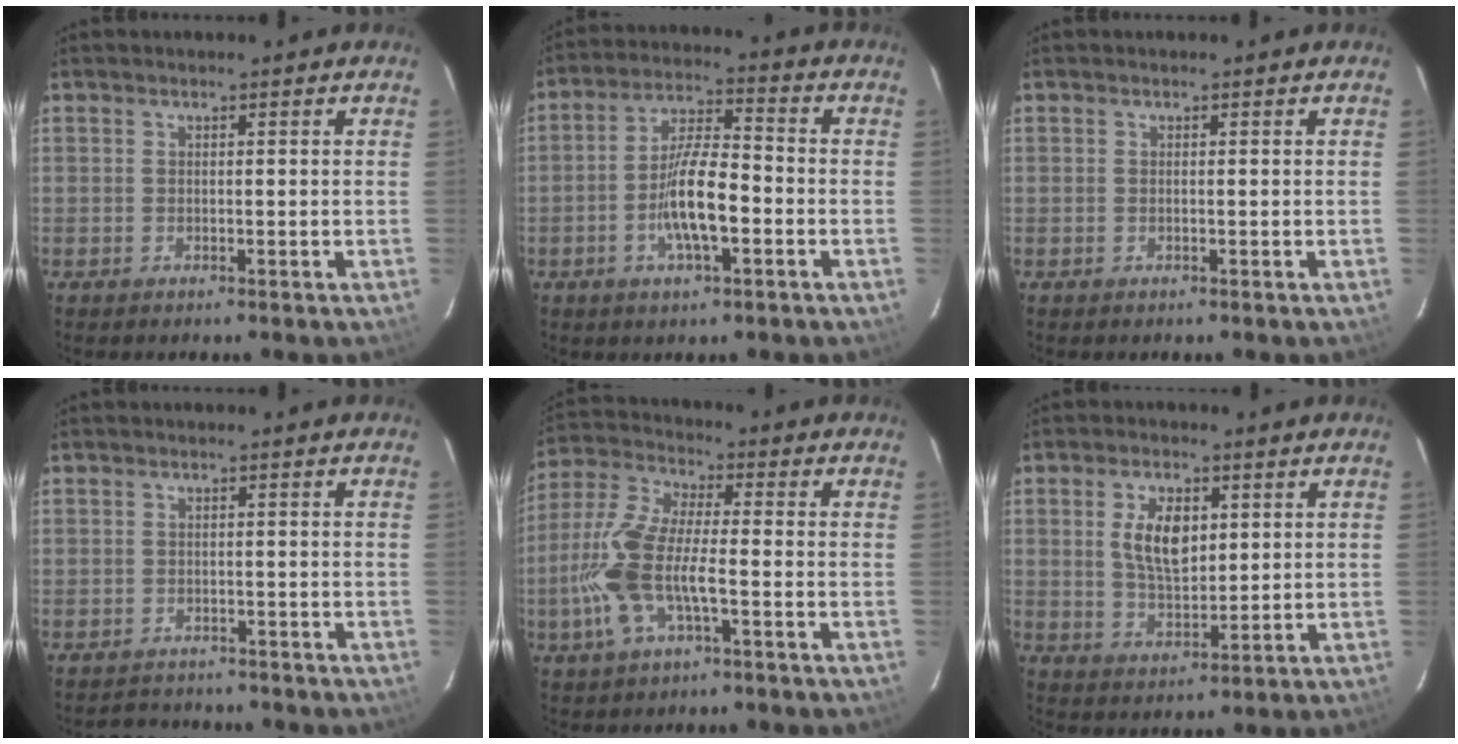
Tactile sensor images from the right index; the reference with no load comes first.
{"total": 10.1, "force": [-3.3, 2.7, 9.1], "torque": [-0.180, 0.005, -0.059]}
{"total": 0.0}
{"total": 3.8, "force": [-3.3, 1.9, 0.0], "torque": [-0.002, 0.015, -0.052]}
{"total": 13.1, "force": [-3.9, 4.6, 11.7], "torque": [-0.260, 0.000, -0.081]}
{"total": 8.0, "force": [2.2, 4.2, 6.5], "torque": [-0.126, 0.005, 0.044]}